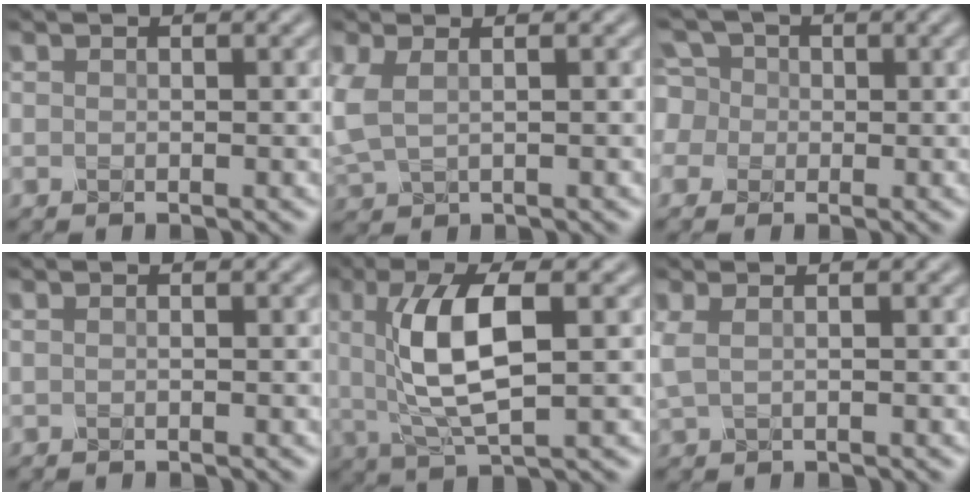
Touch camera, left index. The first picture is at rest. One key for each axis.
{"total": 2.7, "fx": 0.5, "fy": 1.5, "fz": 2.2, "tx": -0.069, "ty": 0.000, "tz": 0.013}
{"total": 6.1, "fx": 1.0, "fy": 5.5, "fz": 2.2, "tx": -0.054, "ty": 0.038, "tz": -0.017}
{"total": 0.0}
{"total": 7.7, "fx": 1.1, "fy": 2.6, "fz": 7.1, "tx": -0.141, "ty": -0.001, "tz": 0.020}
{"total": 1.8, "fx": 0.6, "fy": 0.8, "fz": 1.5, "tx": -0.040, "ty": 0.006, "tz": 0.011}